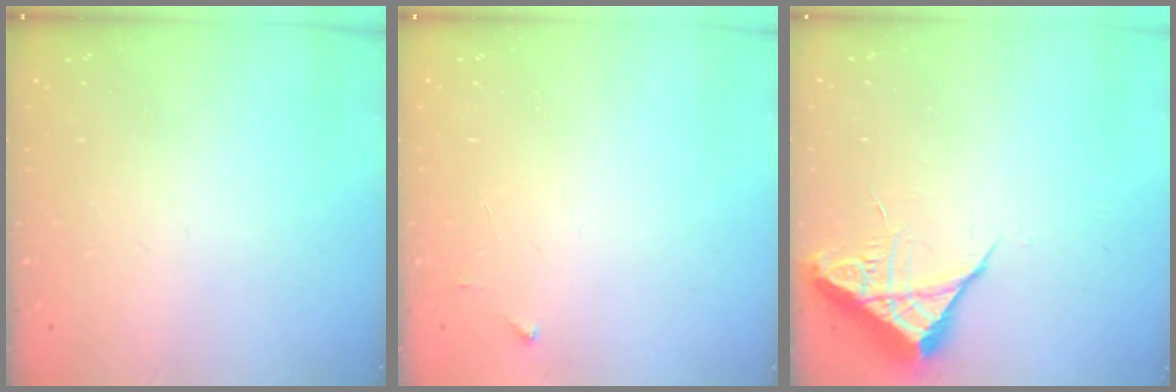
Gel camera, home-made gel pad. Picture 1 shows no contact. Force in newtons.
{"total": 2.0, "press": 2.0, "slide": 0.2}
{"total": 6.7, "press": 6.7, "slide": 0.5}